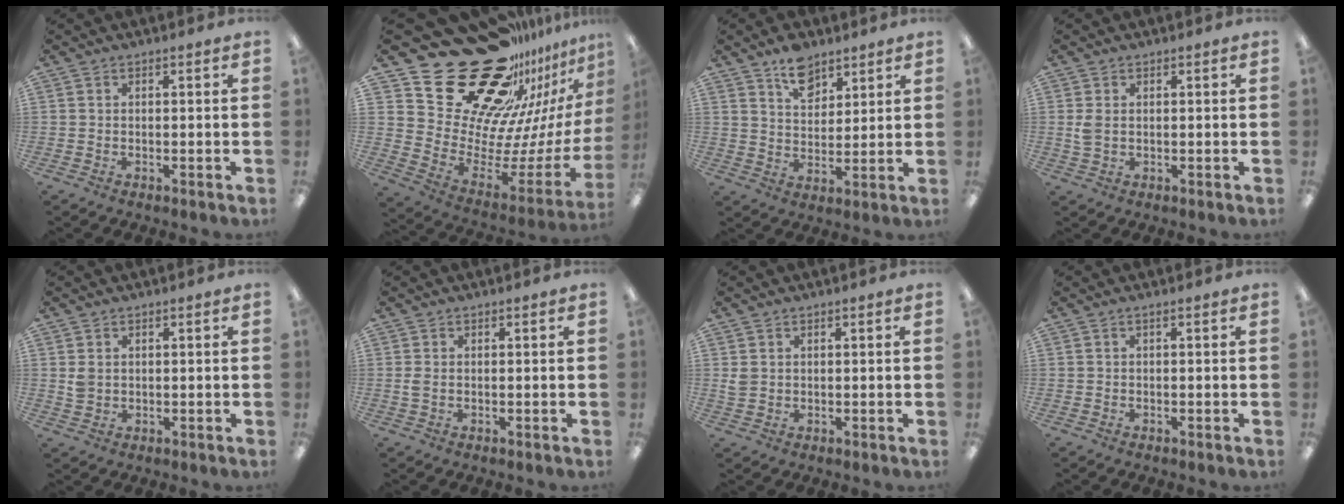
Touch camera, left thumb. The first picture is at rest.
{"total": 29.5, "force": [22.2, 14.5, 13.0], "torque": [-0.168, -0.189, 0.439]}
{"total": 9.2, "force": [6.6, 5.6, 3.3], "torque": [-0.040, -0.036, 0.118]}
{"total": 3.1, "force": [0.6, 2.1, 2.2], "torque": [-0.052, 0.002, 0.009]}
{"total": 2.6, "force": [1.0, 2.2, 1.1], "torque": [-0.014, 0.001, 0.016]}
{"total": 1.8, "force": [0.2, 1.2, 1.4], "torque": [-0.027, 0.005, 0.003]}
{"total": 2.4, "force": [1.0, 2.1, 0.8], "torque": [-0.008, 0.001, 0.017]}
{"total": 0.0}